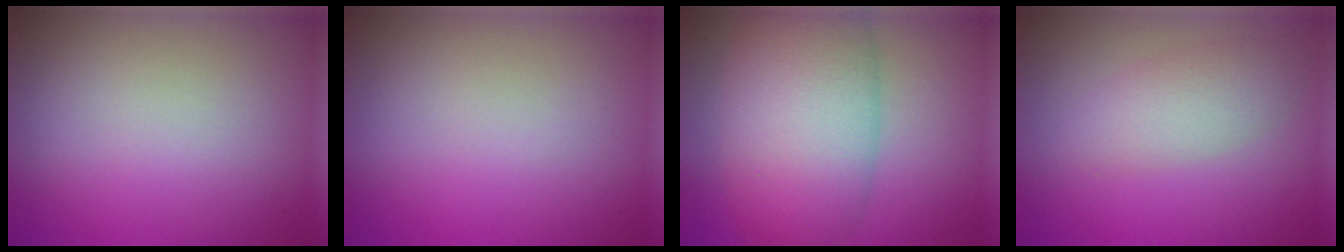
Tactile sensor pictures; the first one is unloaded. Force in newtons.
{"total": 0.0}
{"total": 9.8, "press": 9.8, "slide": 0.7}
{"total": 3.0, "press": 3.0, "slide": 0.1}